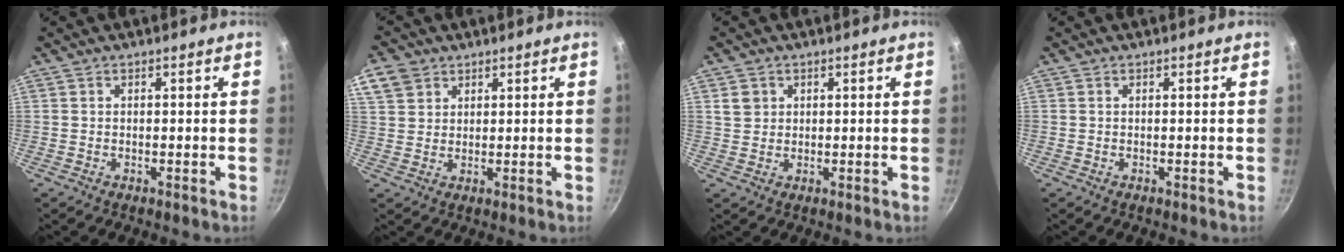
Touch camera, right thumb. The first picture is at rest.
{"total": 6.8, "force": [3.6, 5.2, 2.7], "torque": [-0.039, 0.002, 0.065]}
{"total": 3.1, "force": [1.0, 2.8, 1.1], "torque": [-0.005, 0.005, 0.020]}
{"total": 0.0}